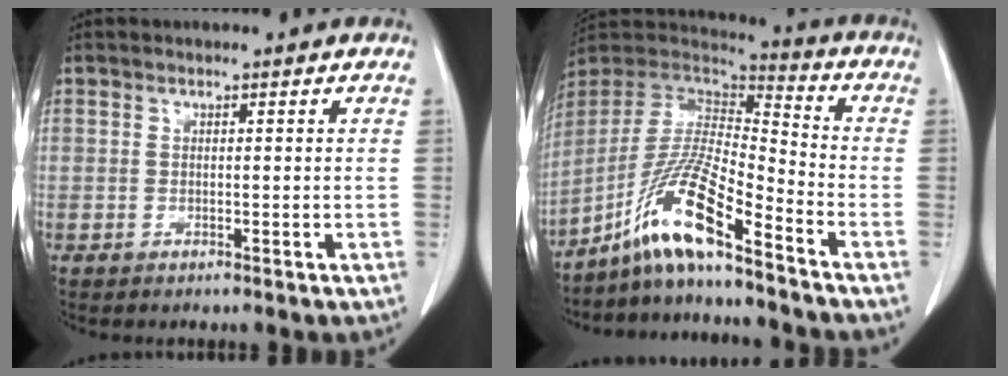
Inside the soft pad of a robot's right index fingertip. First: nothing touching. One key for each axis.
{"total": 13.3, "fx": -9.4, "fy": 0.3, "fz": 9.5, "tx": -0.188, "ty": 0.000, "tz": -0.177}